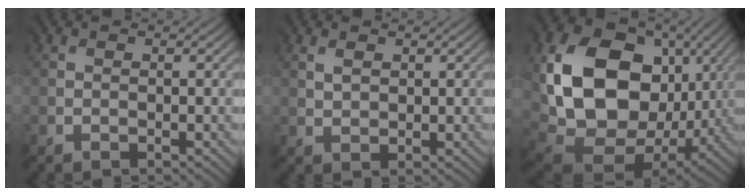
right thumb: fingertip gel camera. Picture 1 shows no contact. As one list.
[{"total": 1.8, "force": [1.1, 1.3, 0.8], "torque": [-0.027, 0.000, 0.026]}, {"total": 18.2, "force": [1.9, 14.1, 11.3], "torque": [-0.258, -0.034, 0.055]}]